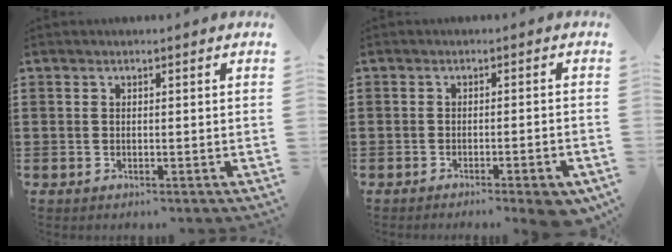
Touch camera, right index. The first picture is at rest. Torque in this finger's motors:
{"motor_torque": [0.78, -0.66, 0.36, 0.02]}